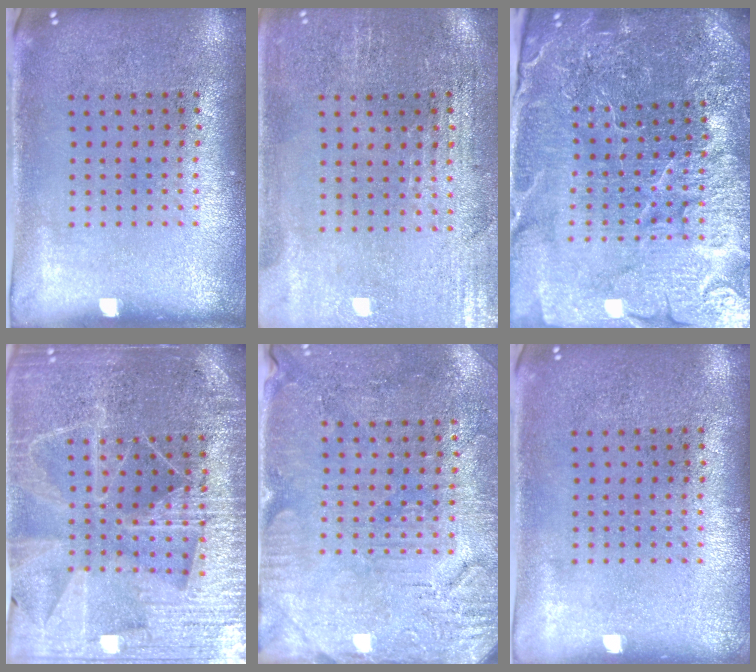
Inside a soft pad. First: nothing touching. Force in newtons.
{"total": 0.6, "press": 0.5, "slide": 0.3}
{"total": 5.7, "press": 5.2, "slide": 2.4}
{"total": 5.0, "press": 4.6, "slide": 2.1}
{"total": 3.0, "press": 2.8, "slide": 0.9}
{"total": 0.0}